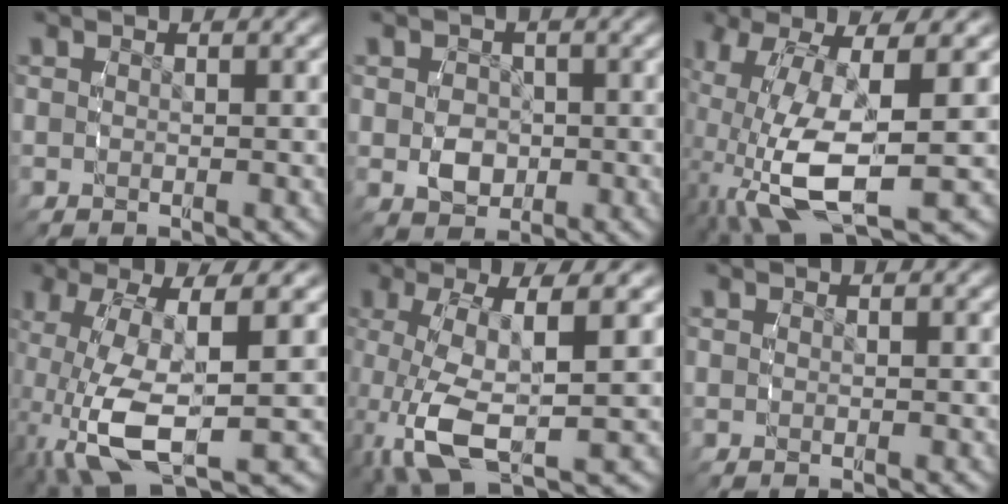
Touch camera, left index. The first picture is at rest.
{"total": 2.2, "force": [-0.3, 1.8, 1.3], "torque": [-0.010, -0.010, 0.002]}
{"total": 10.6, "force": [-1.8, 5.4, 8.9], "torque": [-0.187, -0.028, -0.011]}
{"total": 8.8, "force": [-1.5, 3.9, 7.8], "torque": [-0.163, -0.022, -0.004]}
{"total": 7.5, "force": [-1.1, 3.3, 6.6], "torque": [-0.138, -0.025, 0.004]}
{"total": 0.0}